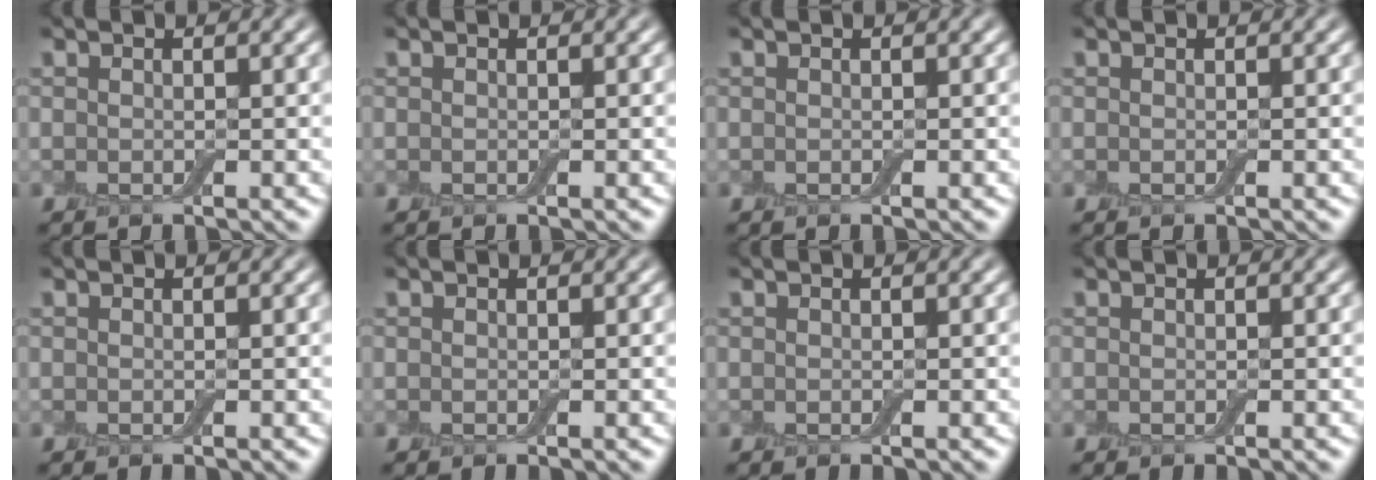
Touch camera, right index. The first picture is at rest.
{"total": 0.0}
{"total": 0.0}
{"total": 0.0}
{"total": 0.0}
{"total": 0.0}
{"total": 0.0}
{"total": 0.0}